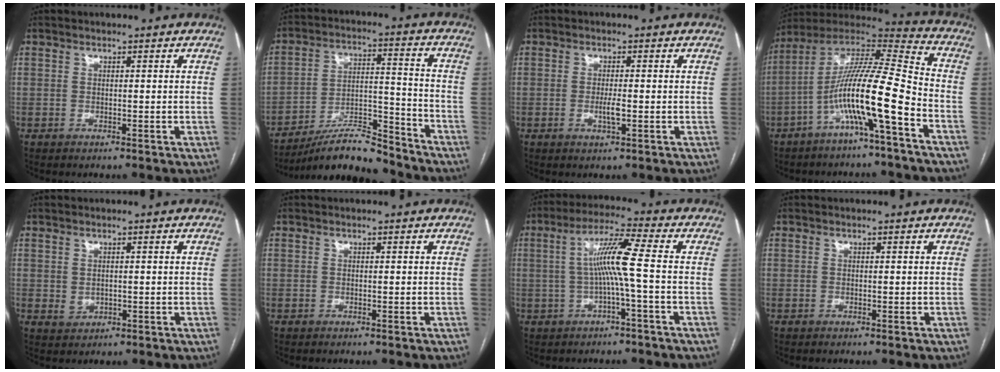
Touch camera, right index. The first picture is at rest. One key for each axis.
{"total": 12.9, "fx": -11.7, "fy": 1.8, "fz": 5.0, "tx": -0.077, "ty": 0.021, "tz": -0.202}
{"total": 2.2, "fx": -0.5, "fy": 0.3, "fz": 2.1, "tx": -0.045, "ty": -0.004, "tz": -0.008}
{"total": 15.3, "fx": -6.1, "fy": 0.2, "fz": 14.1, "tx": -0.257, "ty": 0.011, "tz": -0.113}
{"total": 1.7, "fx": 0.1, "fy": 1.4, "fz": 0.9, "tx": -0.021, "ty": -0.004, "tz": 0.009}
{"total": 0.0}
{"total": 7.6, "fx": -0.4, "fy": -0.9, "fz": 7.5, "tx": -0.141, "ty": 0.019, "tz": -0.009}
{"total": 0.0}